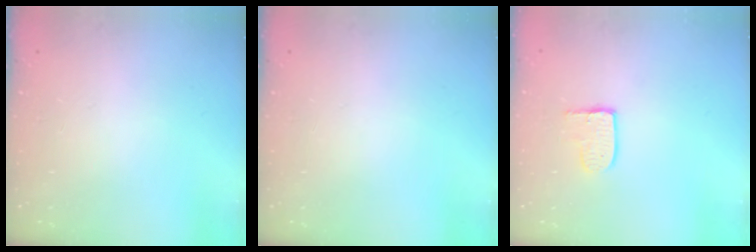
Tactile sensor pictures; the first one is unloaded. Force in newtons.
{"total": 0.0}
{"total": 5.7, "press": 5.7, "slide": 0.5}